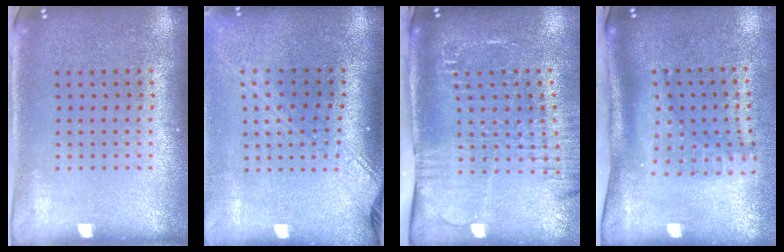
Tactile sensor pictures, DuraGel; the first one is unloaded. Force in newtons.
{"total": 2.1, "press": 1.6, "slide": 1.4}
{"total": 2.1, "press": 1.9, "slide": 0.9}
{"total": 2.3, "press": 1.6, "slide": 1.7}